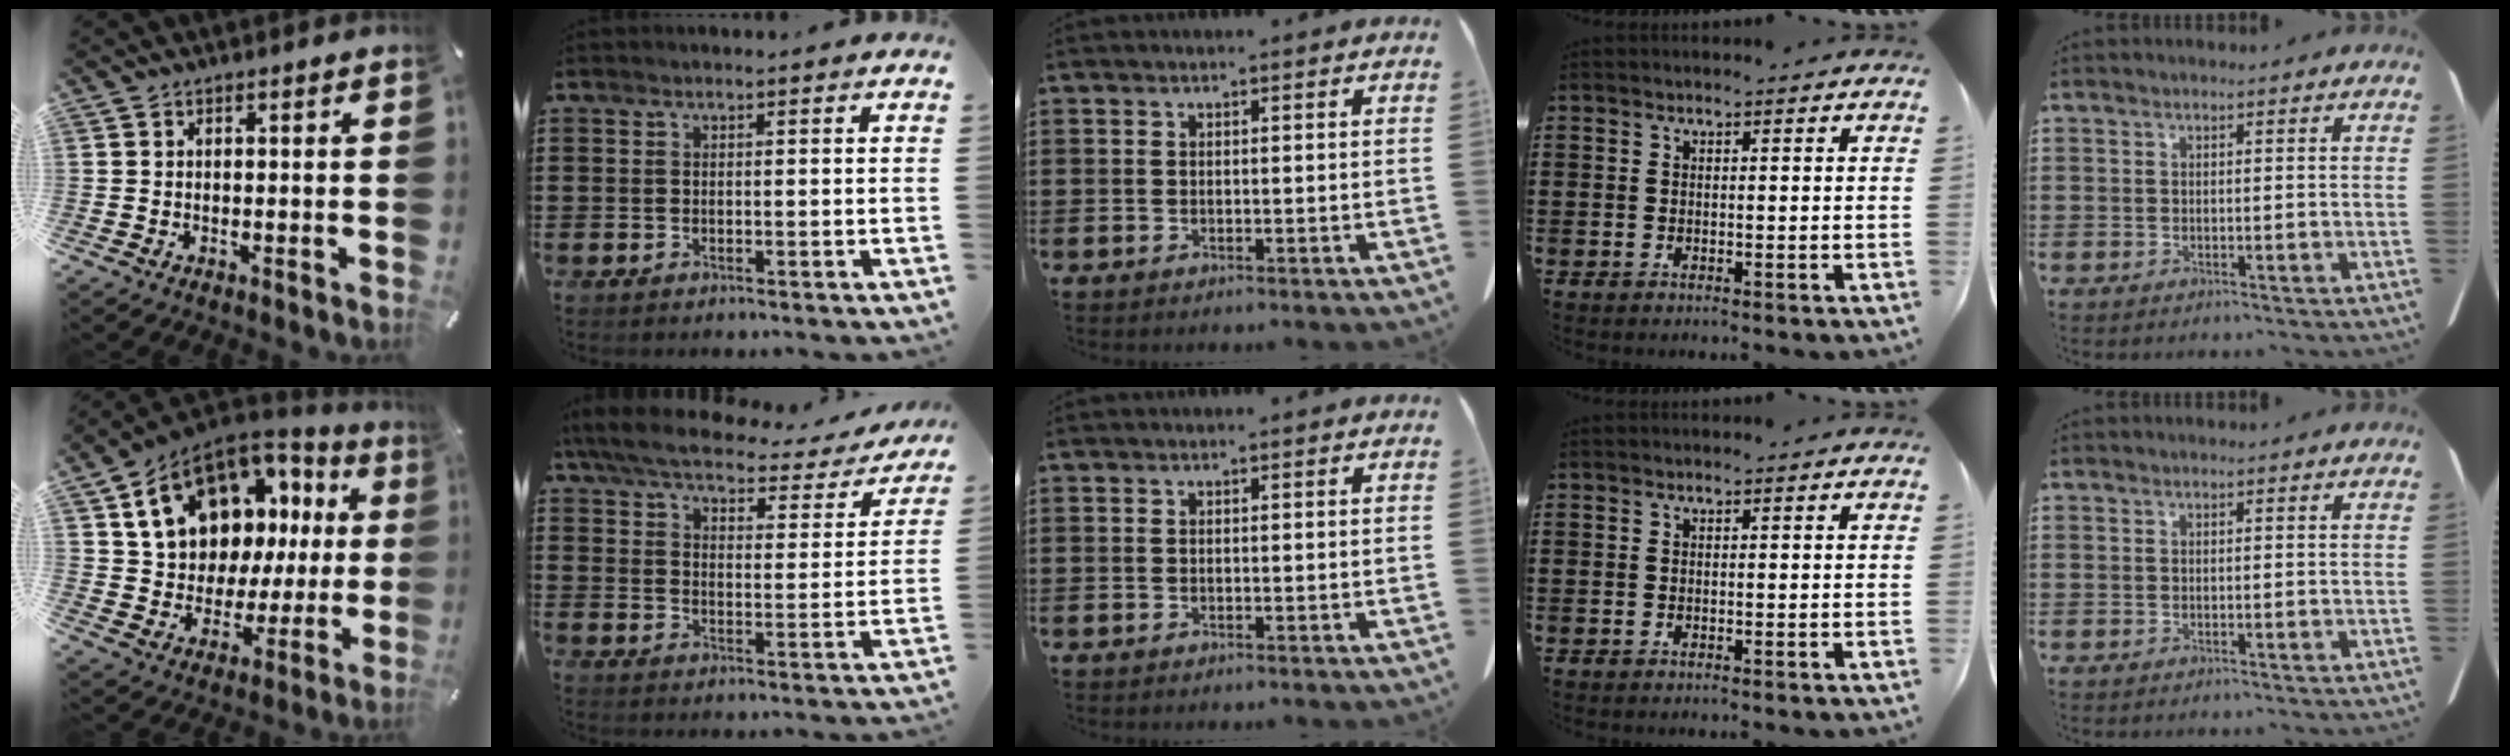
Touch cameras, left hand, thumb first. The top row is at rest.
{"thumb": {"total": 17.3, "force": [8.0, 12.7, 8.5], "torque": [-0.152, -0.043, 0.160]}, "index": {"total": 5.7, "force": [4.9, 1.1, 2.7], "torque": [-0.075, -0.024, 0.081]}}